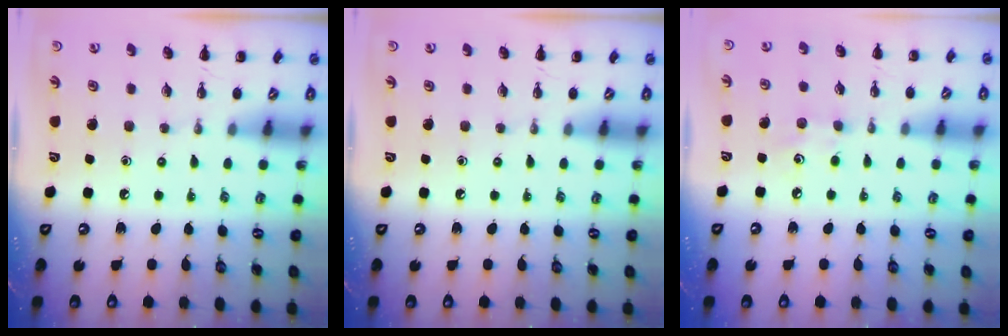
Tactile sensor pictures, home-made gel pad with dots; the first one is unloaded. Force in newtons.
{"total": 0.0}
{"total": 4.3, "press": 4.1, "slide": 1.1}